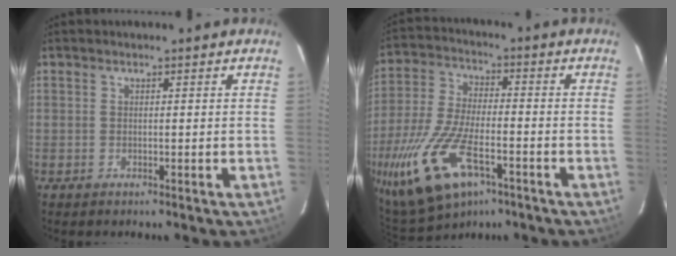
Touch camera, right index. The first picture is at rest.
{"total": 19.1, "force": [-9.1, 8.7, 14.4], "torque": [-0.322, -0.040, -0.164]}